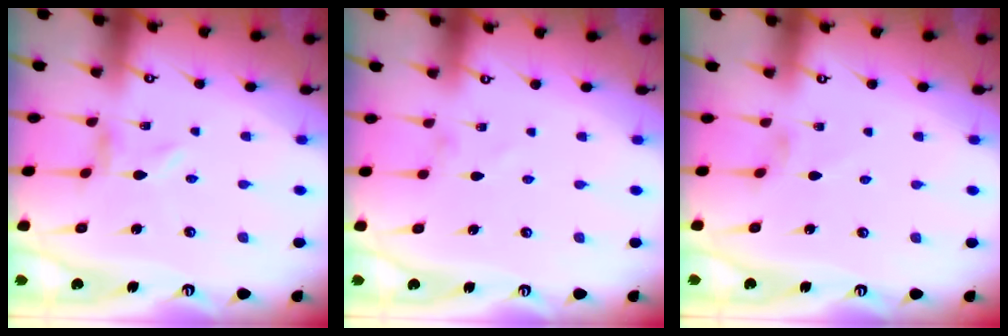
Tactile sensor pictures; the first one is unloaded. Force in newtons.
{"total": 0.8, "press": 0.8, "slide": 0.1}
{"total": 1.3, "press": 1.2, "slide": 0.4}